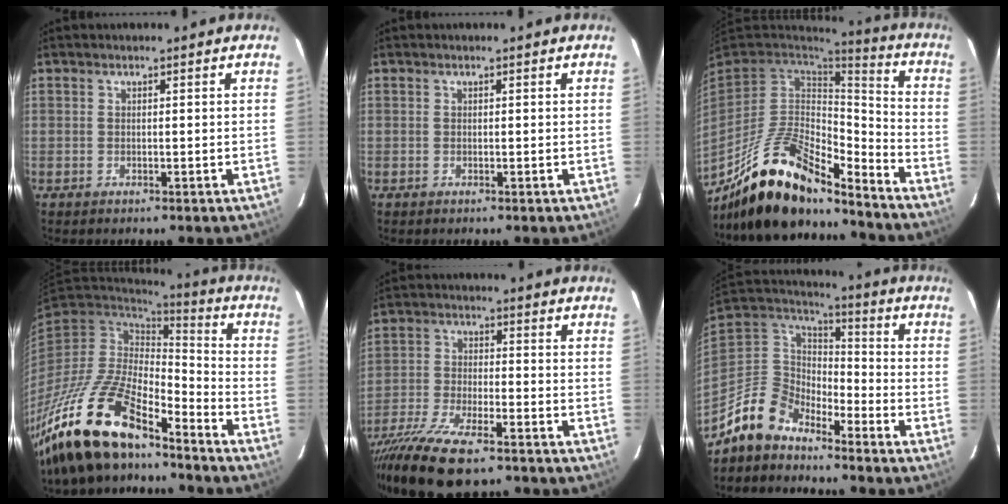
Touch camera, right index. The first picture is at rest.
{"total": 0.0}
{"total": 20.6, "force": [-15.1, 6.8, 12.3], "torque": [-0.244, -0.018, -0.270]}
{"total": 21.3, "force": [-16.3, 6.6, 12.0], "torque": [-0.258, -0.035, -0.302]}
{"total": 19.4, "force": [-14.7, 5.4, 11.5], "torque": [-0.251, -0.058, -0.263]}
{"total": 12.3, "force": [-9.8, 6.3, 3.8], "torque": [-0.108, 0.022, -0.190]}